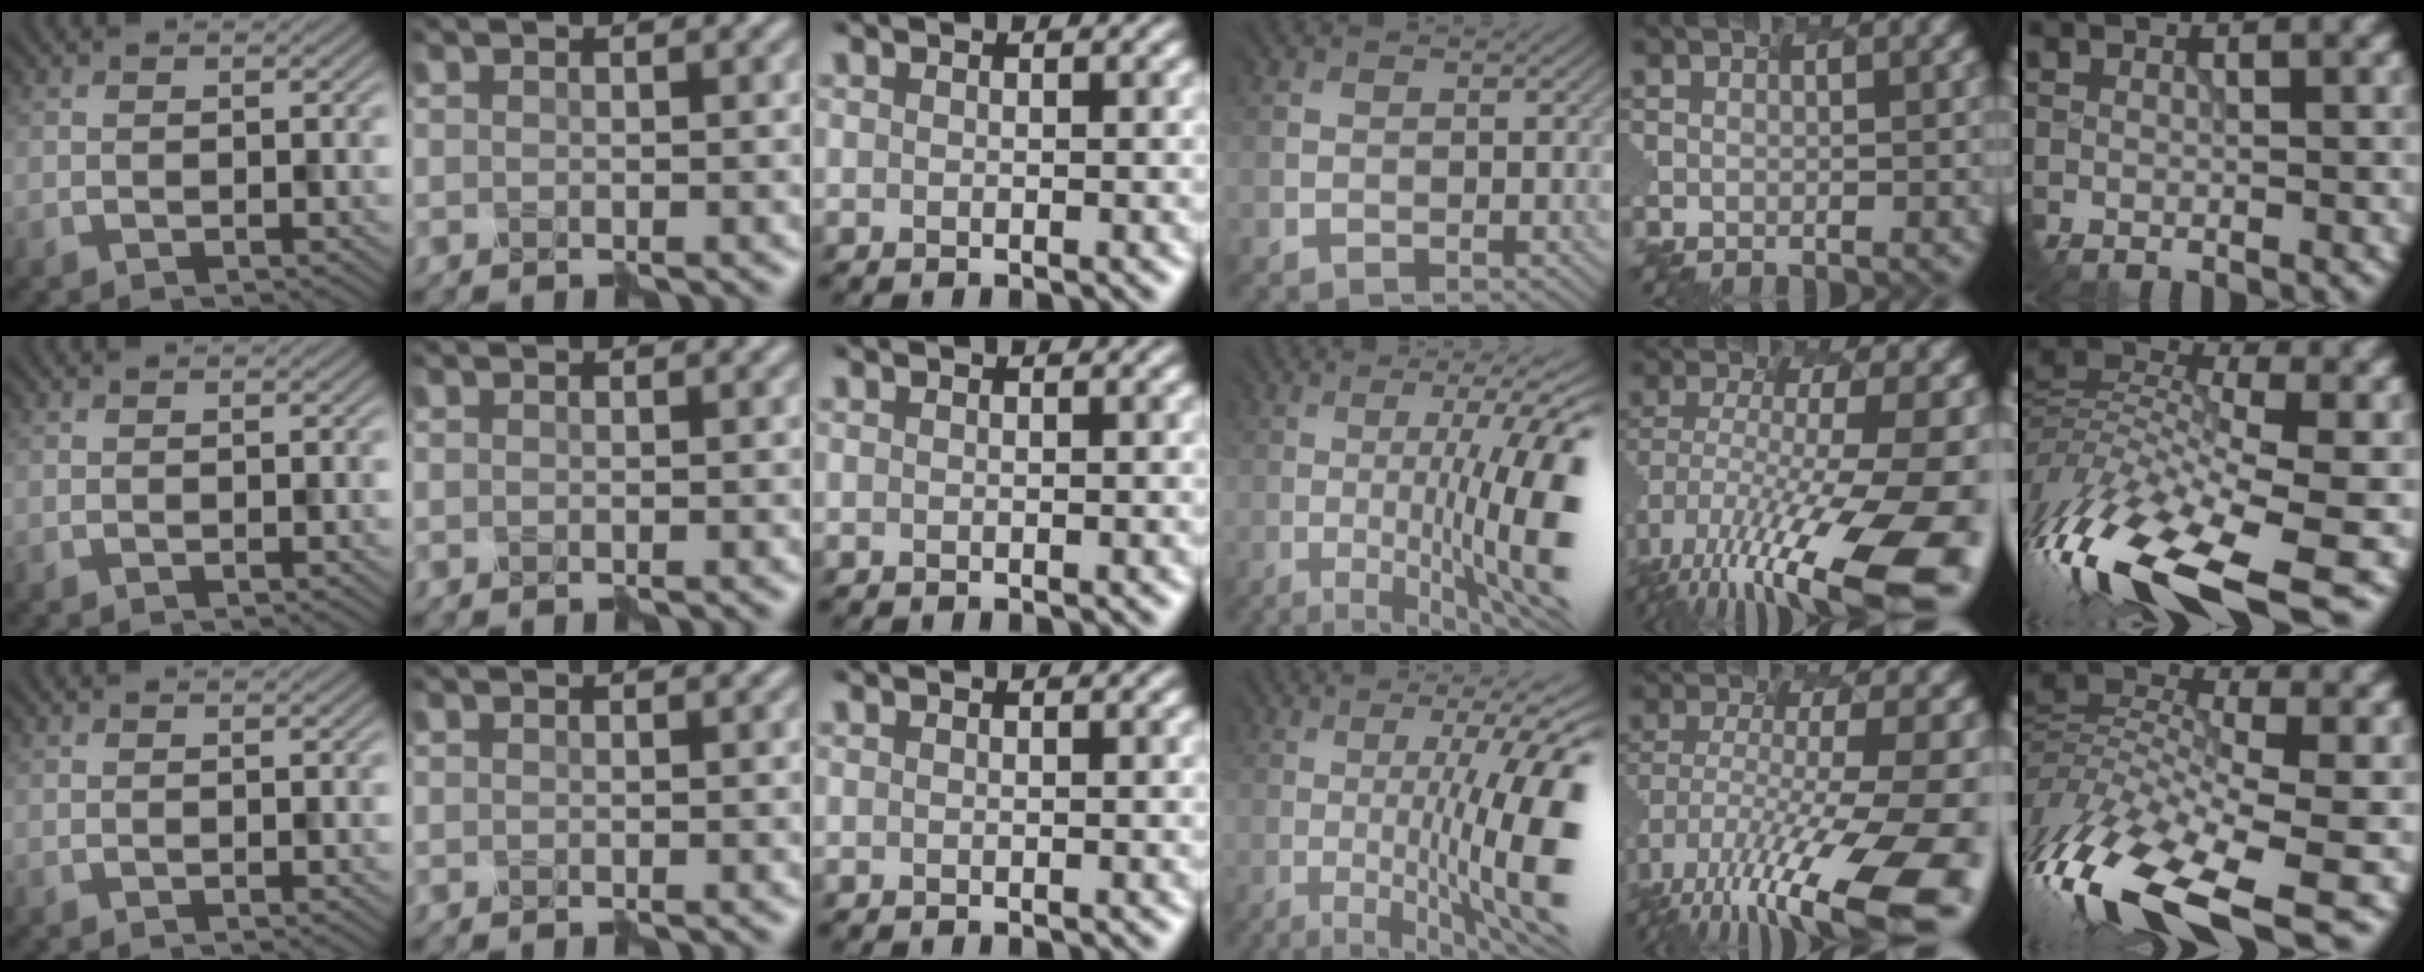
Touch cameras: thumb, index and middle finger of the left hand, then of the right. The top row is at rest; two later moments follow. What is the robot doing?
{"motion": "shake", "object": "plastic piggy bank"}